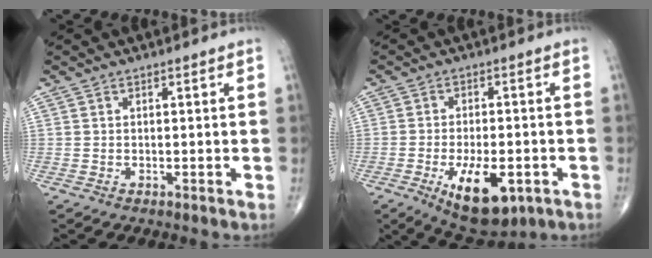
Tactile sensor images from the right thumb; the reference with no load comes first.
{"total": 12.3, "force": [-4.7, 5.7, 9.8], "torque": [-0.144, 0.004, -0.058]}